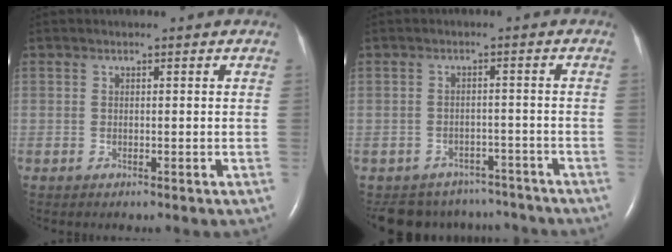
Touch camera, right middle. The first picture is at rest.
{"total": 10.4, "force": [-9.5, 4.2, 0.5], "torque": [-0.012, 0.017, -0.116]}